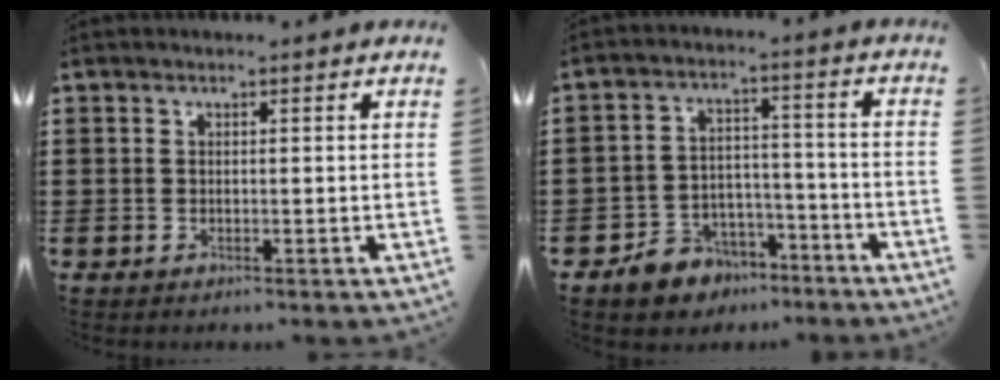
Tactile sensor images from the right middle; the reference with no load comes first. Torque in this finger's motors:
{"motor_torque": [2.14, 0.00, 0.16, 0.05]}